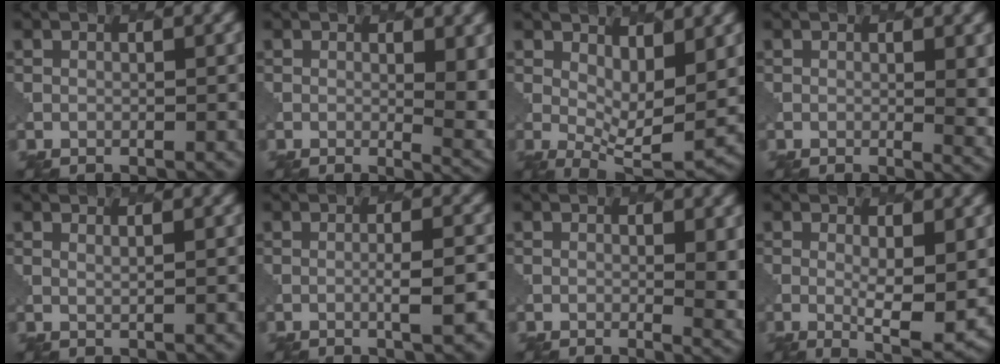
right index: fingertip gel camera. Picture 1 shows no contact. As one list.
[{"total": 5.1, "force": [0.9, 1.8, 4.7], "torque": [-0.057, -0.010, 0.018]}, {"total": 5.1, "force": [1.5, 2.3, 4.3], "torque": [-0.075, -0.012, 0.032]}, {"total": 3.1, "force": [0.4, 0.8, 3.0], "torque": [-0.041, -0.008, 0.009]}, {"total": 1.2, "force": [1.1, 0.3, 0.4], "torque": [-0.004, -0.005, 0.010]}, {"total": 2.6, "force": [-0.4, 0.3, 2.5], "torque": [-0.038, 0.007, -0.011]}, {"total": 3.7, "force": [0.6, 1.1, 3.5], "torque": [-0.044, -0.011, 0.014]}, {"total": 4.5, "force": [0.4, 1.1, 4.3], "torque": [-0.072, -0.016, 0.013]}]